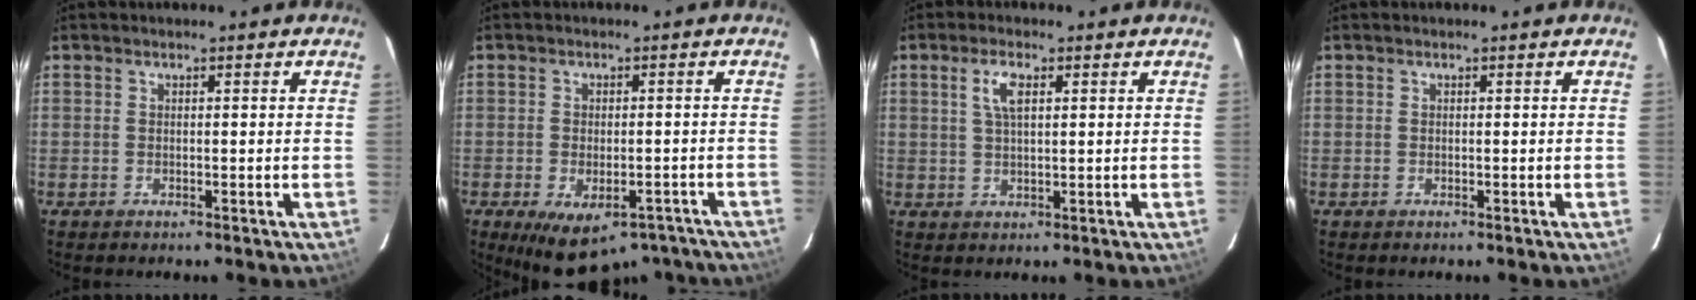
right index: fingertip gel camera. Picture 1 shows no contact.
{"total": 14.7, "force": [-10.3, 7.1, 7.7], "torque": [-0.138, -0.012, -0.128]}
{"total": 4.0, "force": [1.5, 1.4, 3.4], "torque": [-0.065, 0.006, 0.029]}
{"total": 0.0}